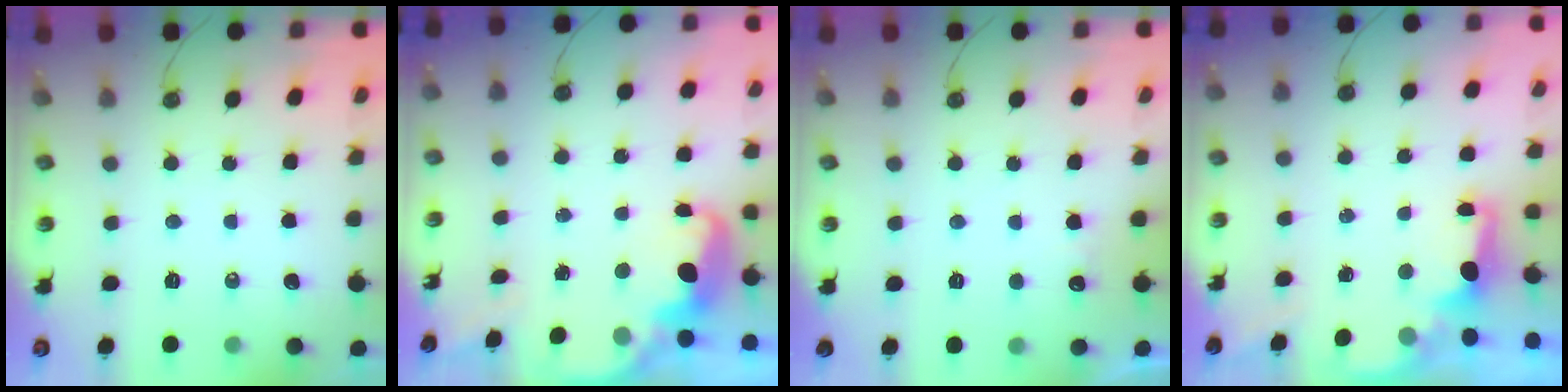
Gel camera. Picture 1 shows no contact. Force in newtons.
{"total": 3.4, "press": 3.3, "slide": 0.7}
{"total": 4.7, "press": 4.5, "slide": 1.1}
{"total": 1.6, "press": 1.5, "slide": 0.6}